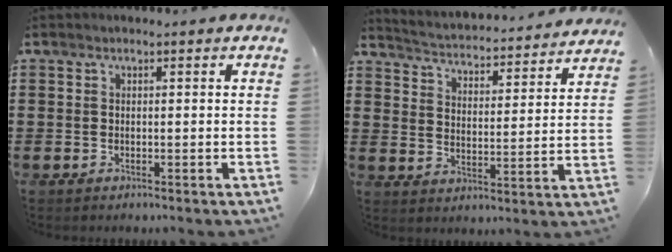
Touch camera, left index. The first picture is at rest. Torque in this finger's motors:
{"motor_torque": [1.39, -0.75, 0.12, 0.04]}